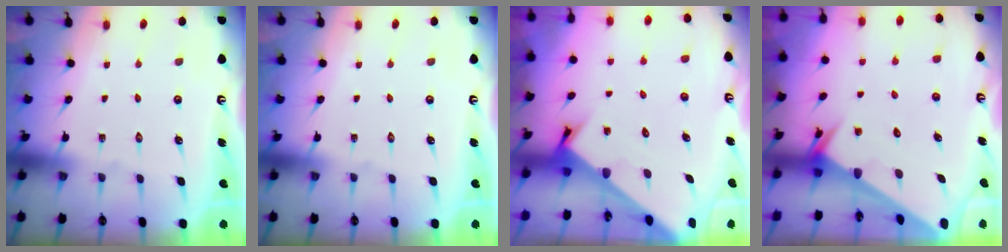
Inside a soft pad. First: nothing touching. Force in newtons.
{"total": 0.0}
{"total": 2.3, "press": 2.3, "slide": 0.2}
{"total": 2.5, "press": 2.5, "slide": 0.0}